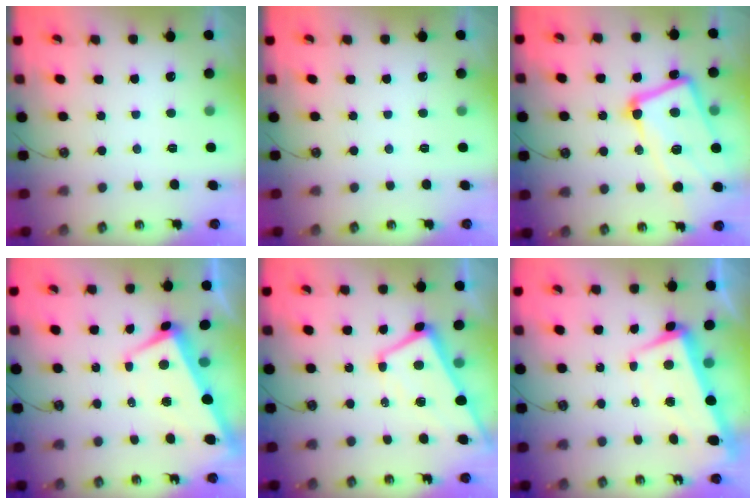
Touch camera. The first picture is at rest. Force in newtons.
{"total": 0.0}
{"total": 17.8, "press": 17.6, "slide": 2.6}
{"total": 1.1, "press": 0.5, "slide": 1.0}
{"total": 2.6, "press": 2.5, "slide": 0.8}
{"total": 2.1, "press": 0.3, "slide": 2.1}